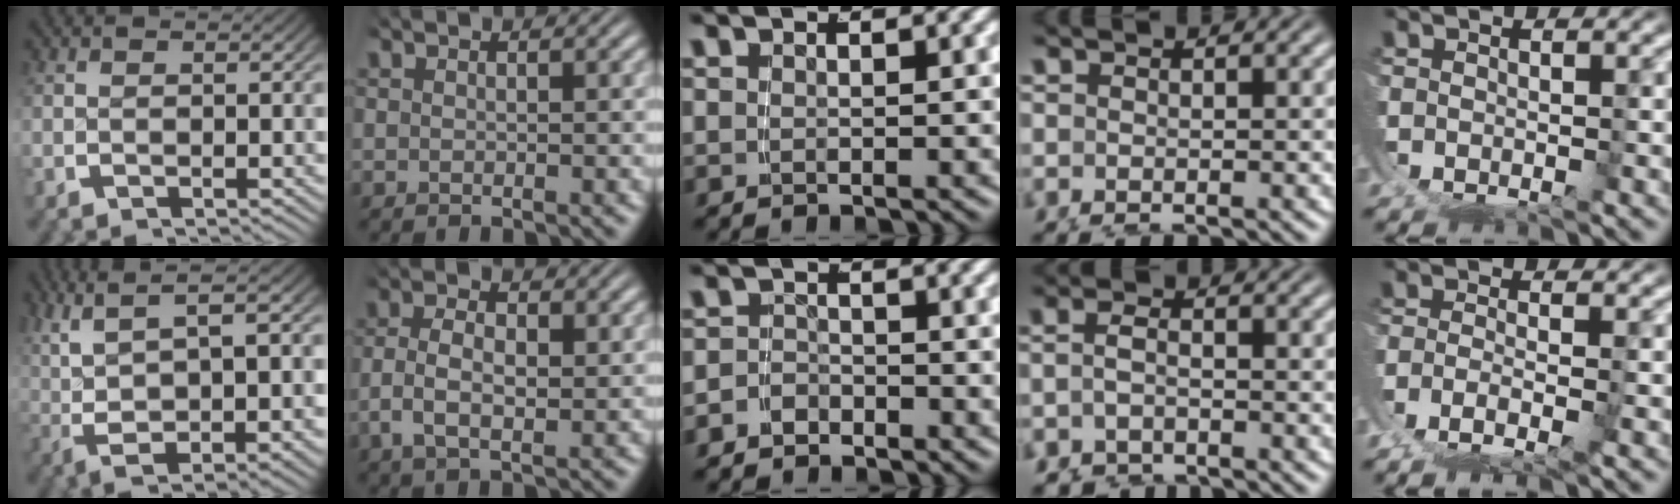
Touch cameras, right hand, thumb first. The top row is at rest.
{"thumb": {"total": 9.3, "force": [2.5, 4.5, 7.8], "torque": [-0.148, -0.007, 0.057]}, "index": {"total": 4.0, "force": [-0.1, 2.4, 3.2], "torque": [-0.074, -0.007, 0.003]}, "middle": {"total": 2.7, "force": [-2.4, 1.3, 0.0], "torque": [-0.001, -0.013, -0.037]}, "ring": {"total": 3.0, "force": [-1.4, 2.5, 1.0], "torque": [-0.023, -0.006, -0.027]}, "little": {"total": 2.2, "force": [-0.9, -1.0, 1.7], "torque": [-0.038, -0.014, -0.005]}}